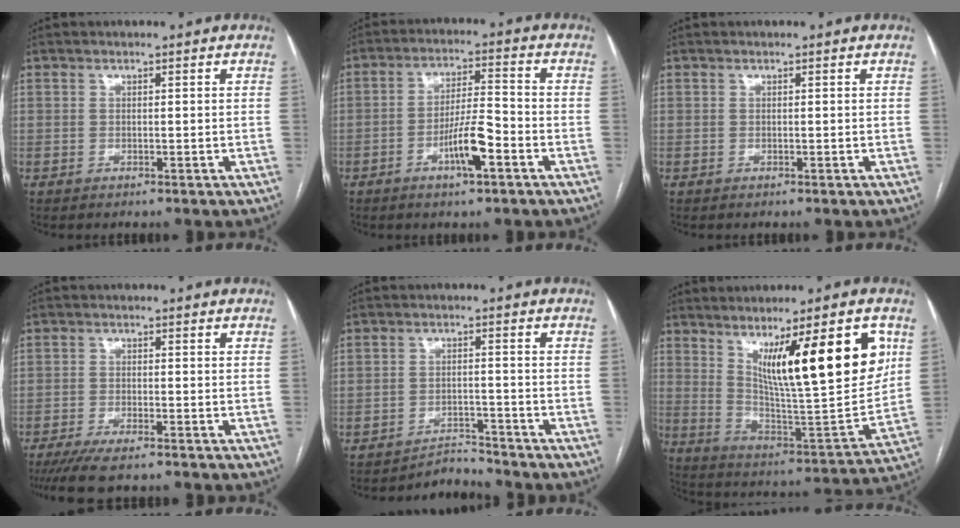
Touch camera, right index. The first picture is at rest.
{"total": 7.6, "force": [-3.4, 1.0, 6.6], "torque": [-0.124, 0.003, -0.060]}
{"total": 0.0}
{"total": 6.6, "force": [-5.3, 0.9, 3.8], "torque": [-0.058, -0.014, -0.086]}
{"total": 3.4, "force": [-3.1, 0.2, -1.2], "torque": [0.025, 0.002, -0.046]}
{"total": 20.5, "force": [8.4, 2.4, 18.6], "torque": [-0.270, -0.022, 0.136]}